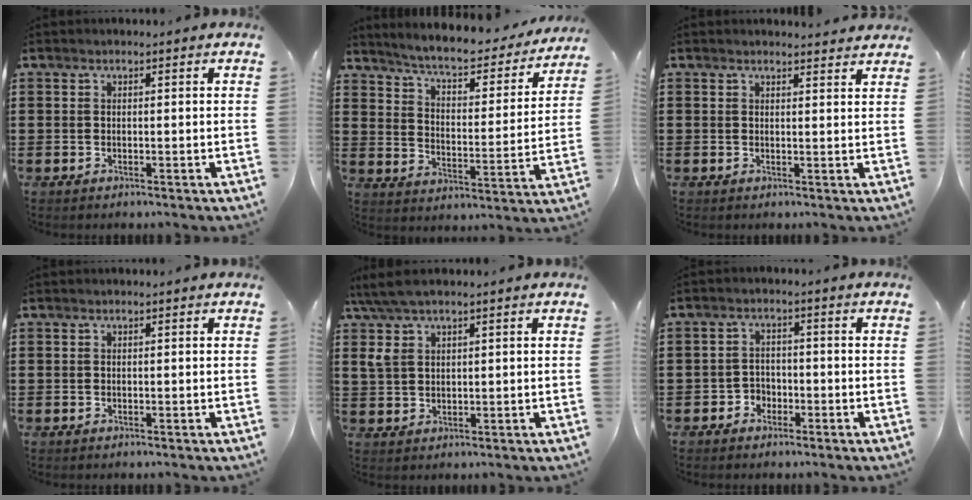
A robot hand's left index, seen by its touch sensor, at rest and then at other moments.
{"total": 5.8, "force": [5.1, 0.6, 2.5], "torque": [-0.073, -0.033, 0.082]}
{"total": 1.7, "force": [1.6, 0.3, -0.1], "torque": [0.006, -0.005, 0.030]}
{"total": 0.0}
{"total": 4.7, "force": [2.8, 2.0, 3.2], "torque": [-0.069, 0.008, 0.052]}
{"total": 2.5, "force": [-1.8, 1.7, 0.2], "torque": [-0.012, 0.004, -0.041]}